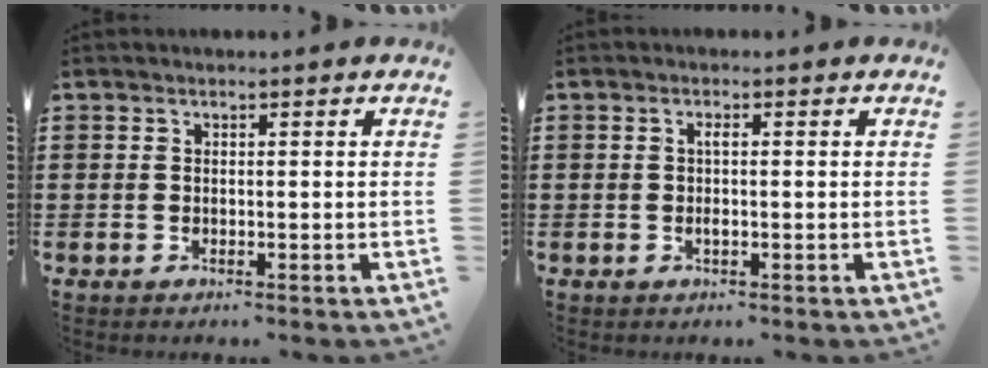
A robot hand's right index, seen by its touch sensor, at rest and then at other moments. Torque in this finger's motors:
{"motor_torque": [0.70, 0.55, 0.07, 0.03]}